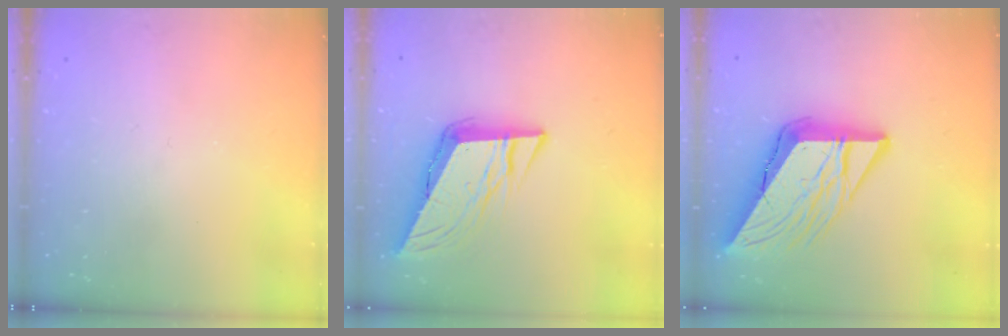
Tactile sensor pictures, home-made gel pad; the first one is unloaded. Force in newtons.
{"total": 10.4, "press": 10.2, "slide": 1.7}
{"total": 15.9, "press": 15.8, "slide": 1.7}